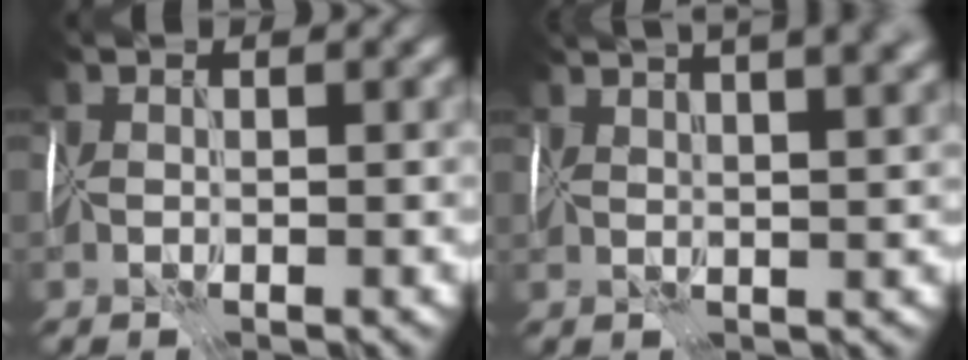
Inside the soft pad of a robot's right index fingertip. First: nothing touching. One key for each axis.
{"total": 12.2, "fx": 7.2, "fy": 5.0, "fz": 8.4, "tx": -0.067, "ty": 0.071, "tz": 0.061}